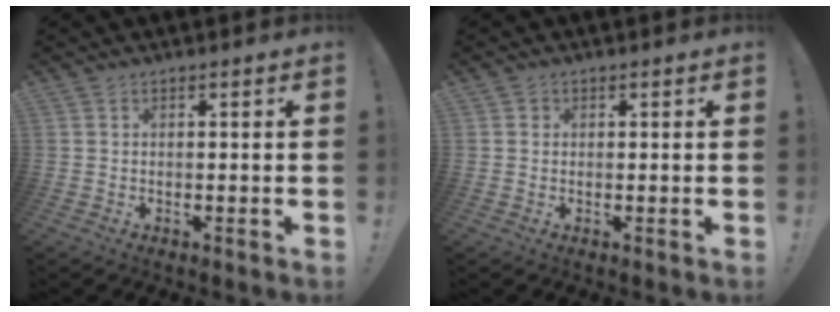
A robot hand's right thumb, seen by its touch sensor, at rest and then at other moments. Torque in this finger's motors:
{"motor_torque": [-0.18, 0.00, -0.08, 0.15, 0.00]}